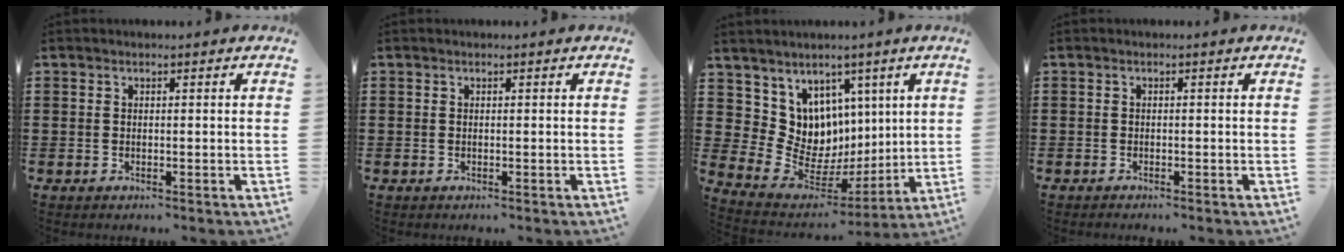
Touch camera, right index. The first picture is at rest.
{"total": 0.0}
{"total": 8.0, "force": [2.6, 7.6, 0.5], "torque": [-0.061, -0.052, 0.057]}
{"total": 0.6, "force": [-0.6, 0.1, 0.0], "torque": [-0.001, 0.000, -0.012]}